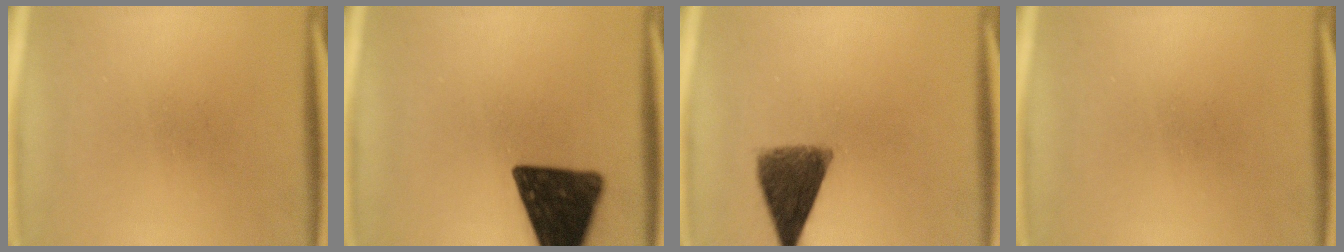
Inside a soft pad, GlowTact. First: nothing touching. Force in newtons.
{"total": 16.6}
{"total": 9.0}
{"total": 0.0}